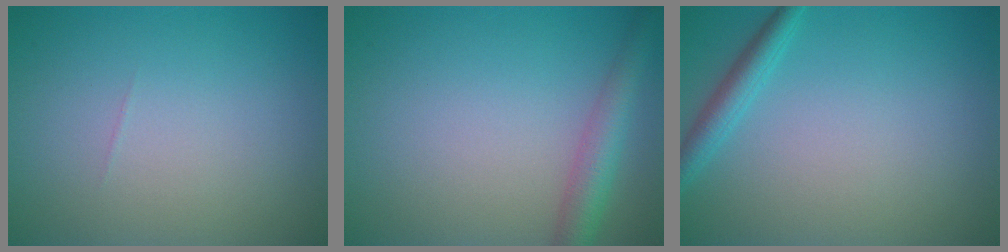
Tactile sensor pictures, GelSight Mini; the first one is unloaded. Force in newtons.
{"total": 3.4, "press": 3.4, "slide": 0.1}
{"total": 2.2, "press": 2.2, "slide": 0.1}